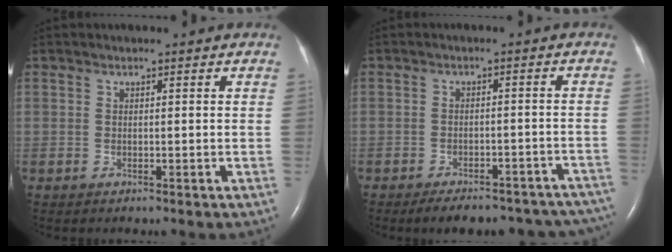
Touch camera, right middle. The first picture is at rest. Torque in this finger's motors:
{"motor_torque": [0.46, -0.49, 0.06, 0.03]}